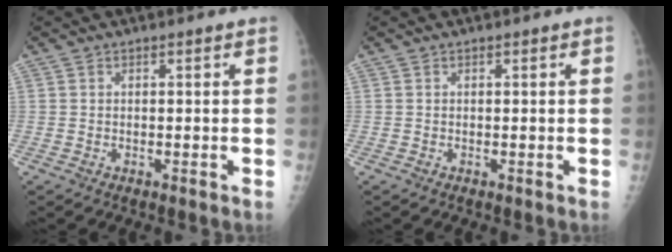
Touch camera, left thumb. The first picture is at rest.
{"total": 0.0}